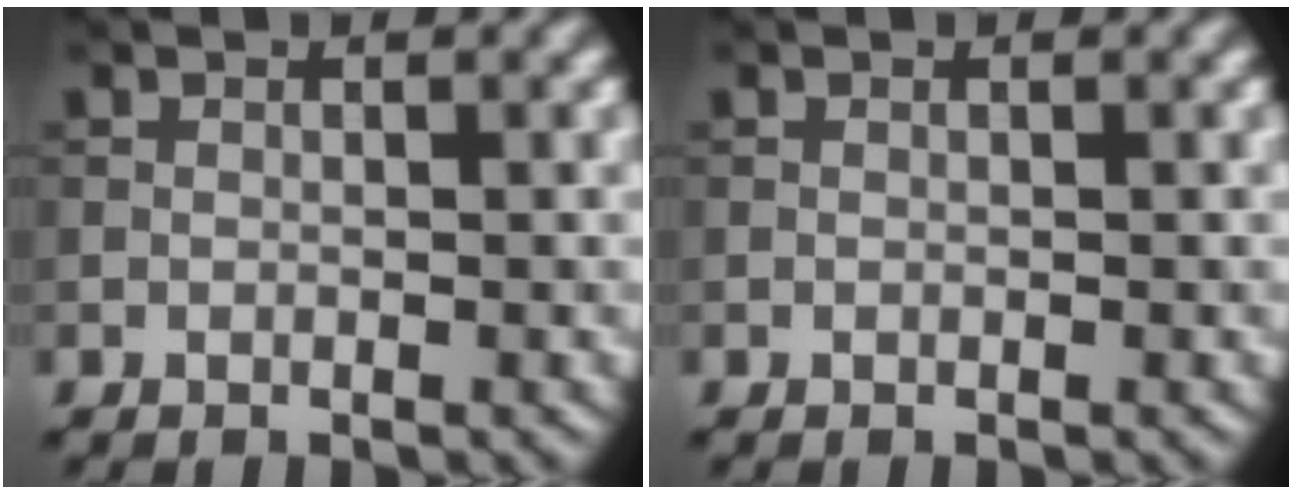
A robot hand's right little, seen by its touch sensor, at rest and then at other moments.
{"total": 0.0}